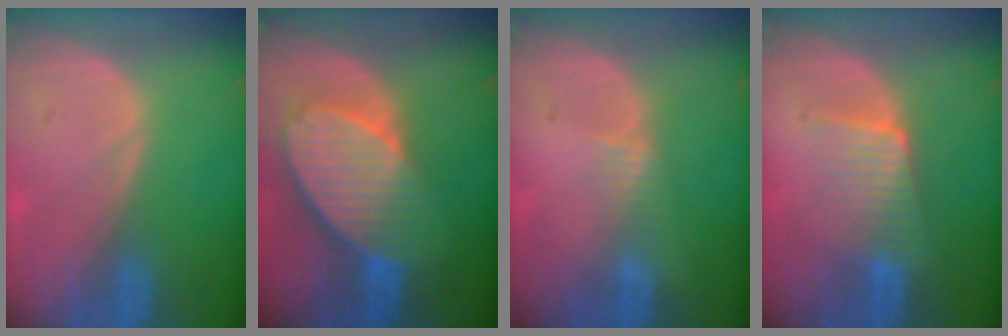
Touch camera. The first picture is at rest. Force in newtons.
{"total": 10.3, "press": 9.0, "slide": 5.0}
{"total": 1.4, "press": 1.1, "slide": 0.8}
{"total": 5.7, "press": 5.4, "slide": 1.8}